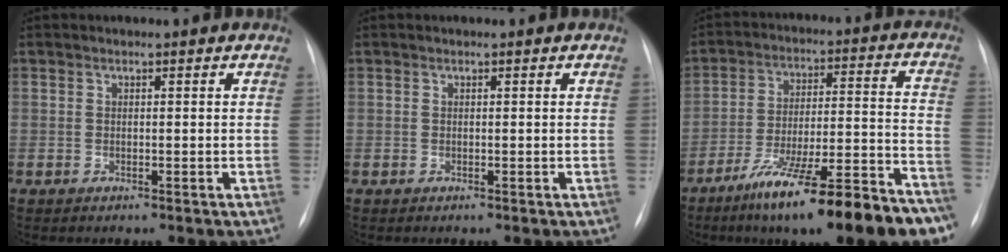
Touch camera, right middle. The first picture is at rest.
{"total": 0.0}
{"total": 22.6, "force": [-16.3, 2.5, 15.5], "torque": [-0.176, 0.011, -0.259]}